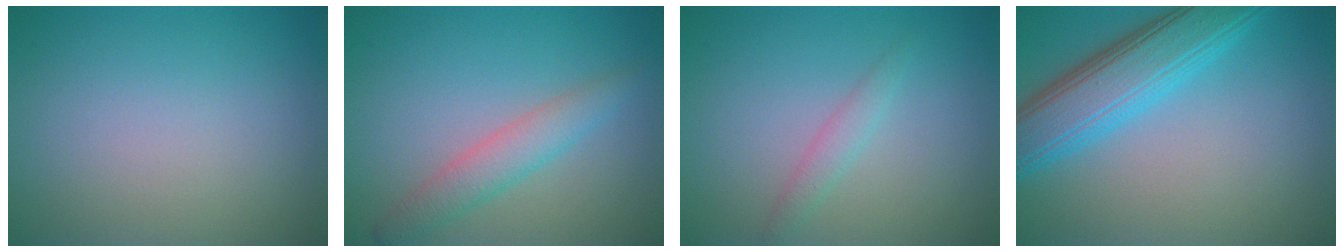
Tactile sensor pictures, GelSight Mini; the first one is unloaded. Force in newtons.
{"total": 3.0, "press": 3.0, "slide": 0.1}
{"total": 1.4, "press": 1.4, "slide": 0.0}
{"total": 7.0, "press": 7.0, "slide": 0.2}